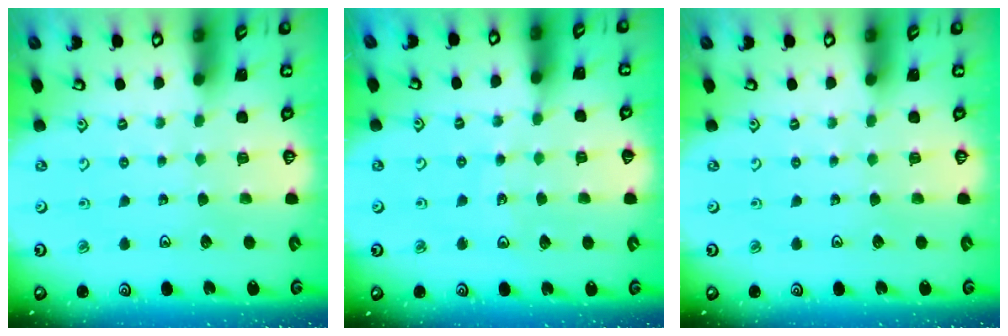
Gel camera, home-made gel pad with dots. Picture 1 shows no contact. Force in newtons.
{"total": 7.0, "press": 6.7, "slide": 1.9}
{"total": 0.0}